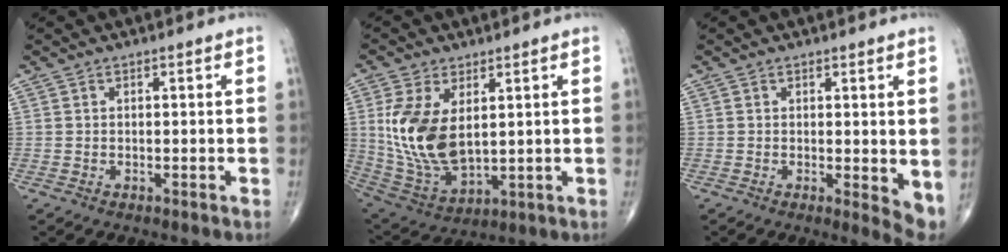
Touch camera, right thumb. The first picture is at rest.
{"total": 14.6, "force": [2.7, 8.1, 11.8], "torque": [-0.237, -0.018, 0.071]}
{"total": 4.6, "force": [0.4, 1.5, 4.3], "torque": [-0.058, -0.015, 0.007]}